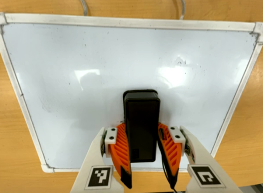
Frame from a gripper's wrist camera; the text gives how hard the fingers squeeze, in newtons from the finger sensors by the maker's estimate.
{"total": 14.1, "left": 14.8, "right": 13.4}